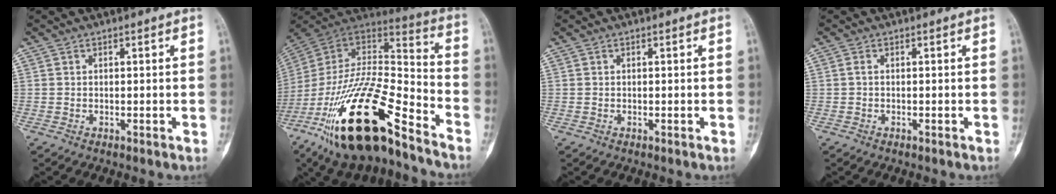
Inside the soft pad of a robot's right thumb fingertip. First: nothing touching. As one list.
[{"total": 28.6, "force": [-16.8, 9.5, 21.1], "torque": [-0.411, 0.051, -0.291]}, {"total": 0.0}, {"total": 0.6, "force": [-0.2, 0.2, 0.5], "torque": [-0.012, 0.002, -0.005]}]